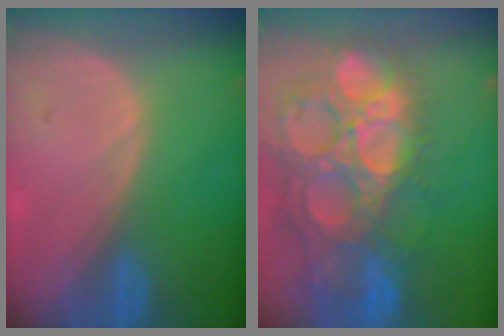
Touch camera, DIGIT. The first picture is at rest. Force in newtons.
{"total": 15.6, "press": 13.0, "slide": 8.7}